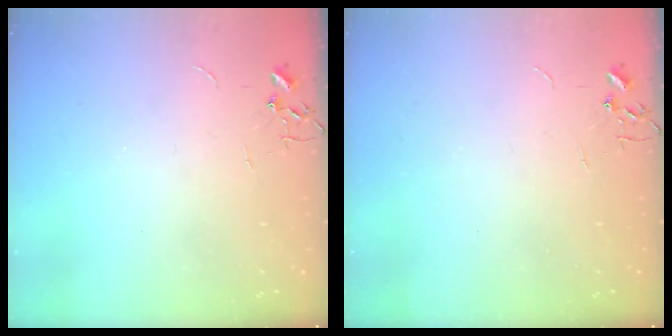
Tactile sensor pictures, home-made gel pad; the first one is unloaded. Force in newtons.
{"total": 0.0}